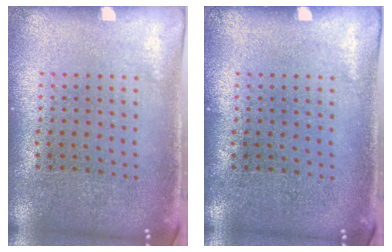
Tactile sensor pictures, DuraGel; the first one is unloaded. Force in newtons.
{"total": 0.0}